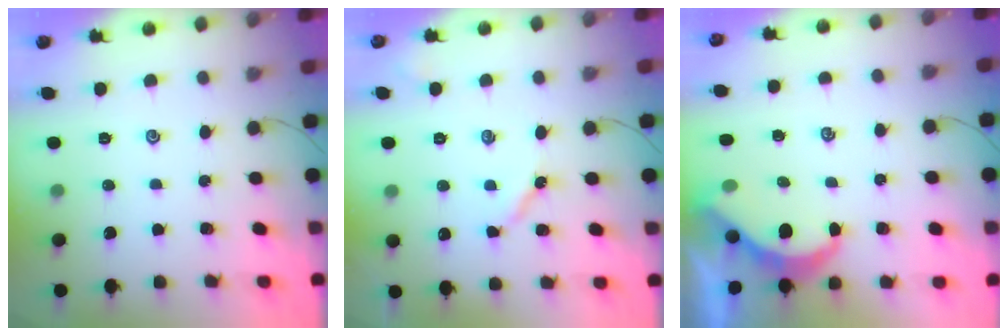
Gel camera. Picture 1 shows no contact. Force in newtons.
{"total": 4.8, "press": 4.8, "slide": 0.5}
{"total": 6.2, "press": 6.2, "slide": 0.2}